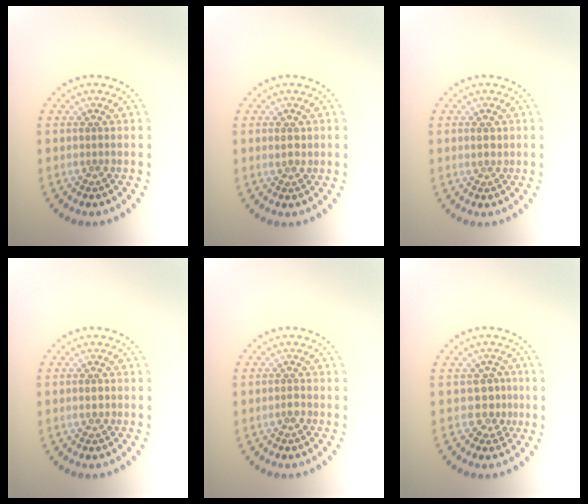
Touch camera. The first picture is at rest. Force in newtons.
{"total": 1.1, "press": 1.1, "slide": 0.3}
{"total": 1.1, "press": 1.0, "slide": 0.5}
{"total": 1.0, "press": 1.0, "slide": 0.1}
{"total": 0.7, "press": 0.6, "slide": 0.4}
{"total": 2.0, "press": 1.6, "slide": 1.2}